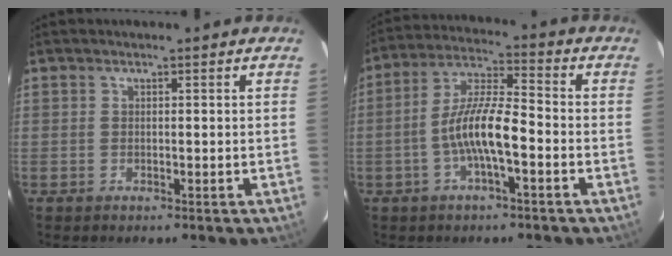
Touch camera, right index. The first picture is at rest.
{"total": 9.9, "force": [-3.3, 1.9, 9.1], "torque": [-0.187, 0.008, -0.064]}